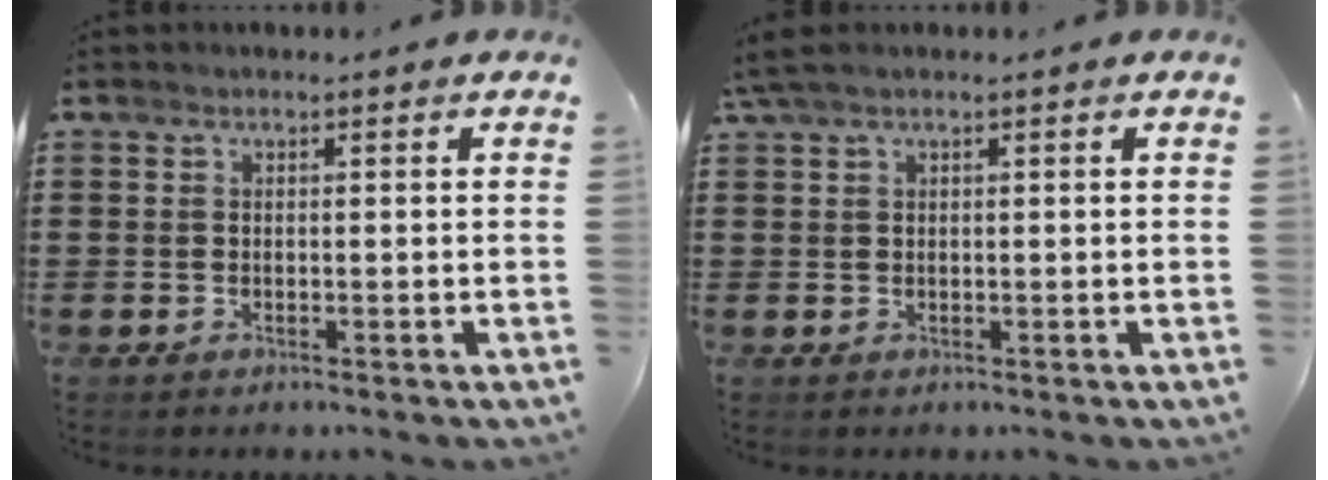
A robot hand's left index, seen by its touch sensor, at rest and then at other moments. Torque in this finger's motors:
{"motor_torque": [0.54, -0.60, 0.45, 0.20]}